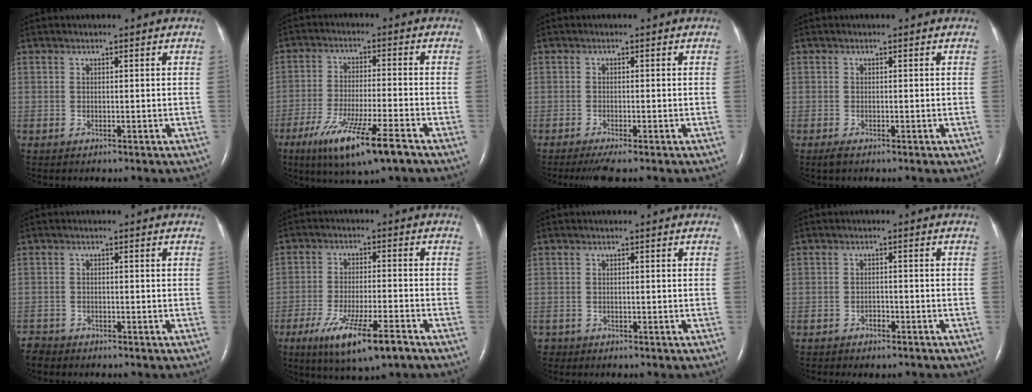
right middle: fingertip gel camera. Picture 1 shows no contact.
{"total": 11.9, "force": [-7.1, 0.8, 9.5], "torque": [-0.180, -0.032, -0.119]}
{"total": 3.0, "force": [-2.1, 0.2, 2.0], "torque": [-0.036, -0.009, -0.035]}
{"total": 0.8, "force": [-0.6, 0.1, 0.6], "torque": [-0.019, -0.005, -0.008]}
{"total": 2.3, "force": [-2.2, 0.5, -0.3], "torque": [-0.001, -0.009, -0.043]}
{"total": 10.9, "force": [-6.5, 1.5, 8.6], "torque": [-0.160, -0.024, -0.104]}
{"total": 0.9, "force": [-0.7, 0.5, -0.2], "torque": [-0.005, 0.001, -0.013]}
{"total": 2.4, "force": [-2.0, 0.9, 1.0], "torque": [-0.016, 0.001, -0.023]}